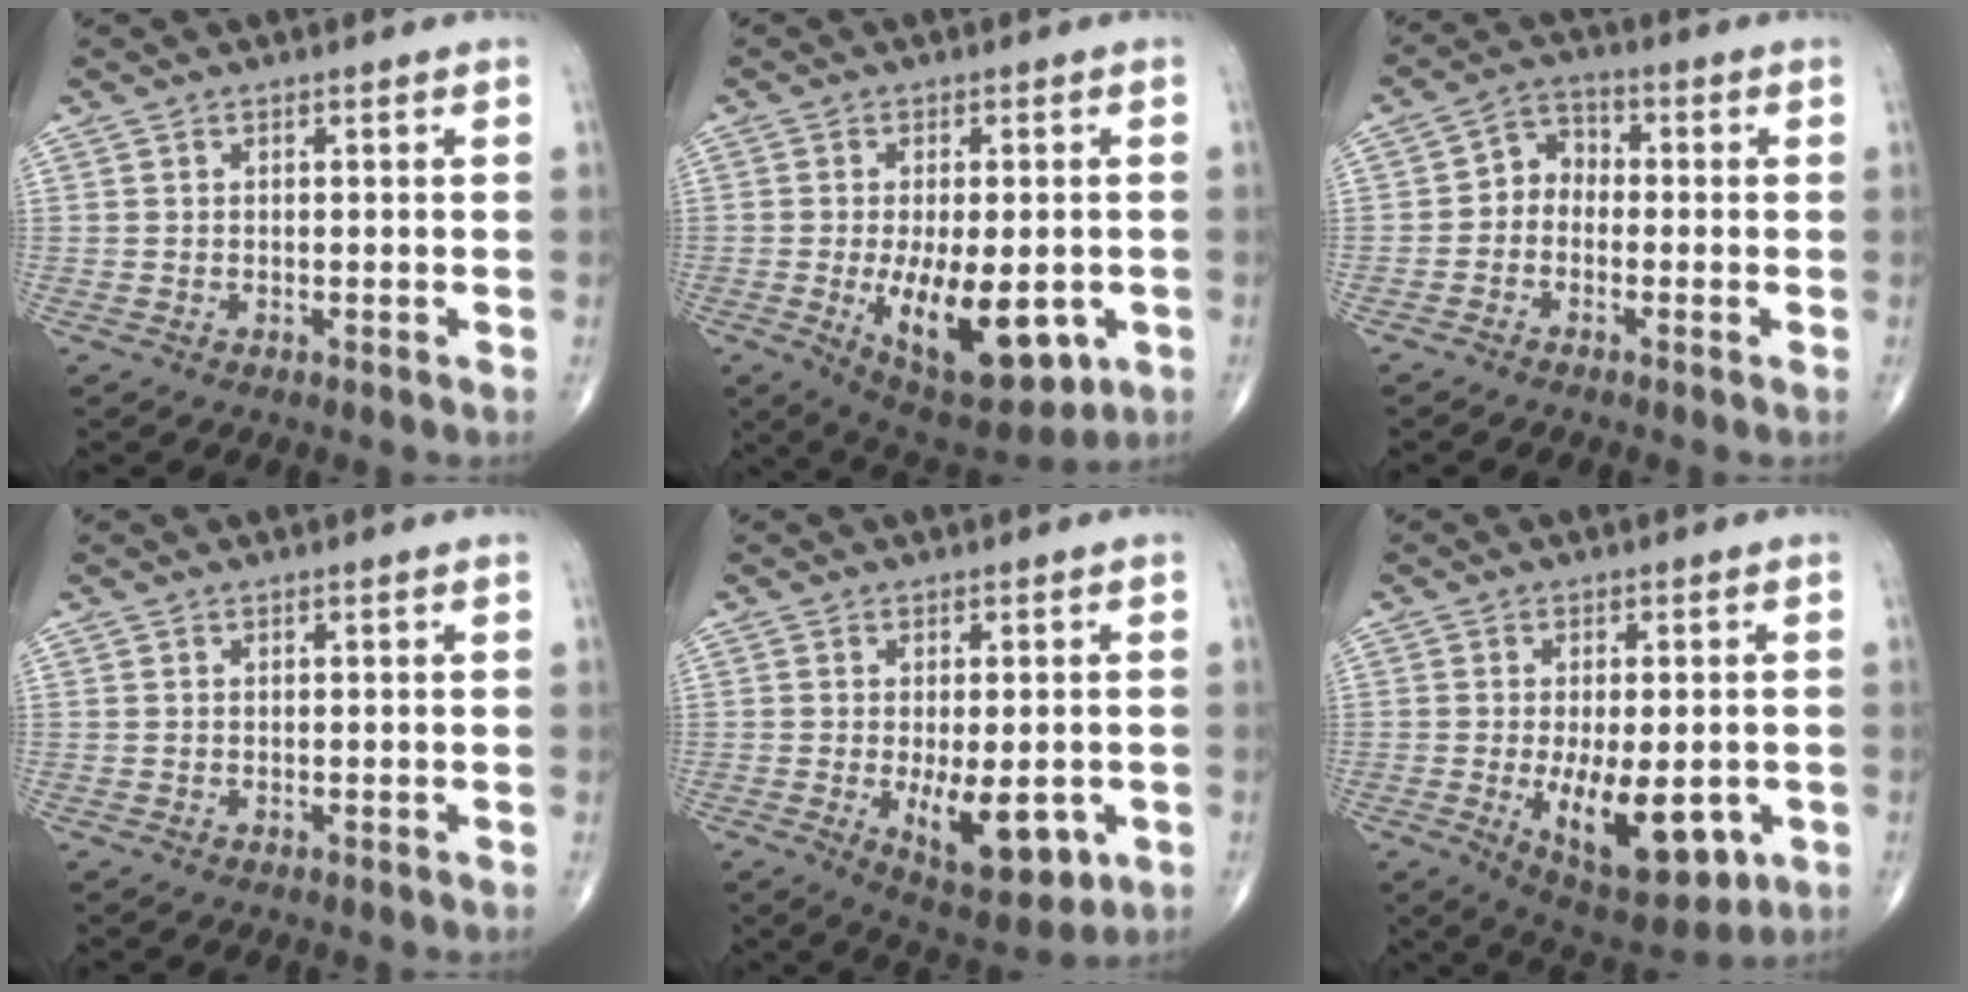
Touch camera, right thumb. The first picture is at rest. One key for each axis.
{"total": 16.1, "fx": -3.9, "fy": 7.2, "fz": 13.9, "tx": -0.206, "ty": -0.018, "tz": -0.038}
{"total": 4.9, "fx": -1.1, "fy": 4.0, "fz": 2.7, "tx": -0.020, "ty": 0.023, "tz": -0.039}
{"total": 0.0}
{"total": 9.7, "fx": -2.3, "fy": 4.1, "fz": 8.5, "tx": -0.109, "ty": -0.016, "tz": -0.022}
{"total": 14.2, "fx": -3.4, "fy": 6.3, "fz": 12.2, "tx": -0.171, "ty": -0.017, "tz": -0.032}